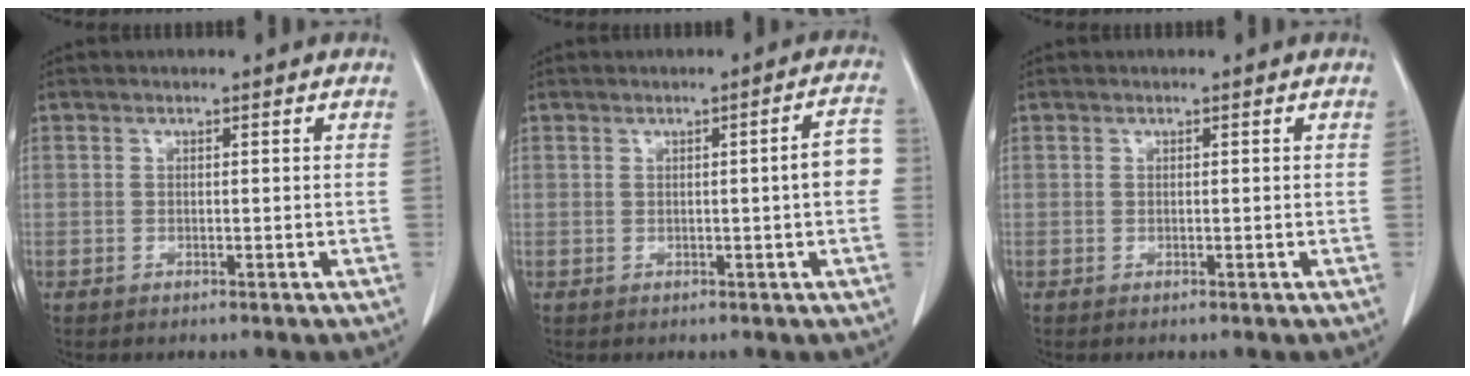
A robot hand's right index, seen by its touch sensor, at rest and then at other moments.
{"total": 4.7, "force": [-0.2, 0.3, 4.7], "torque": [-0.053, 0.008, -0.006]}
{"total": 0.0}